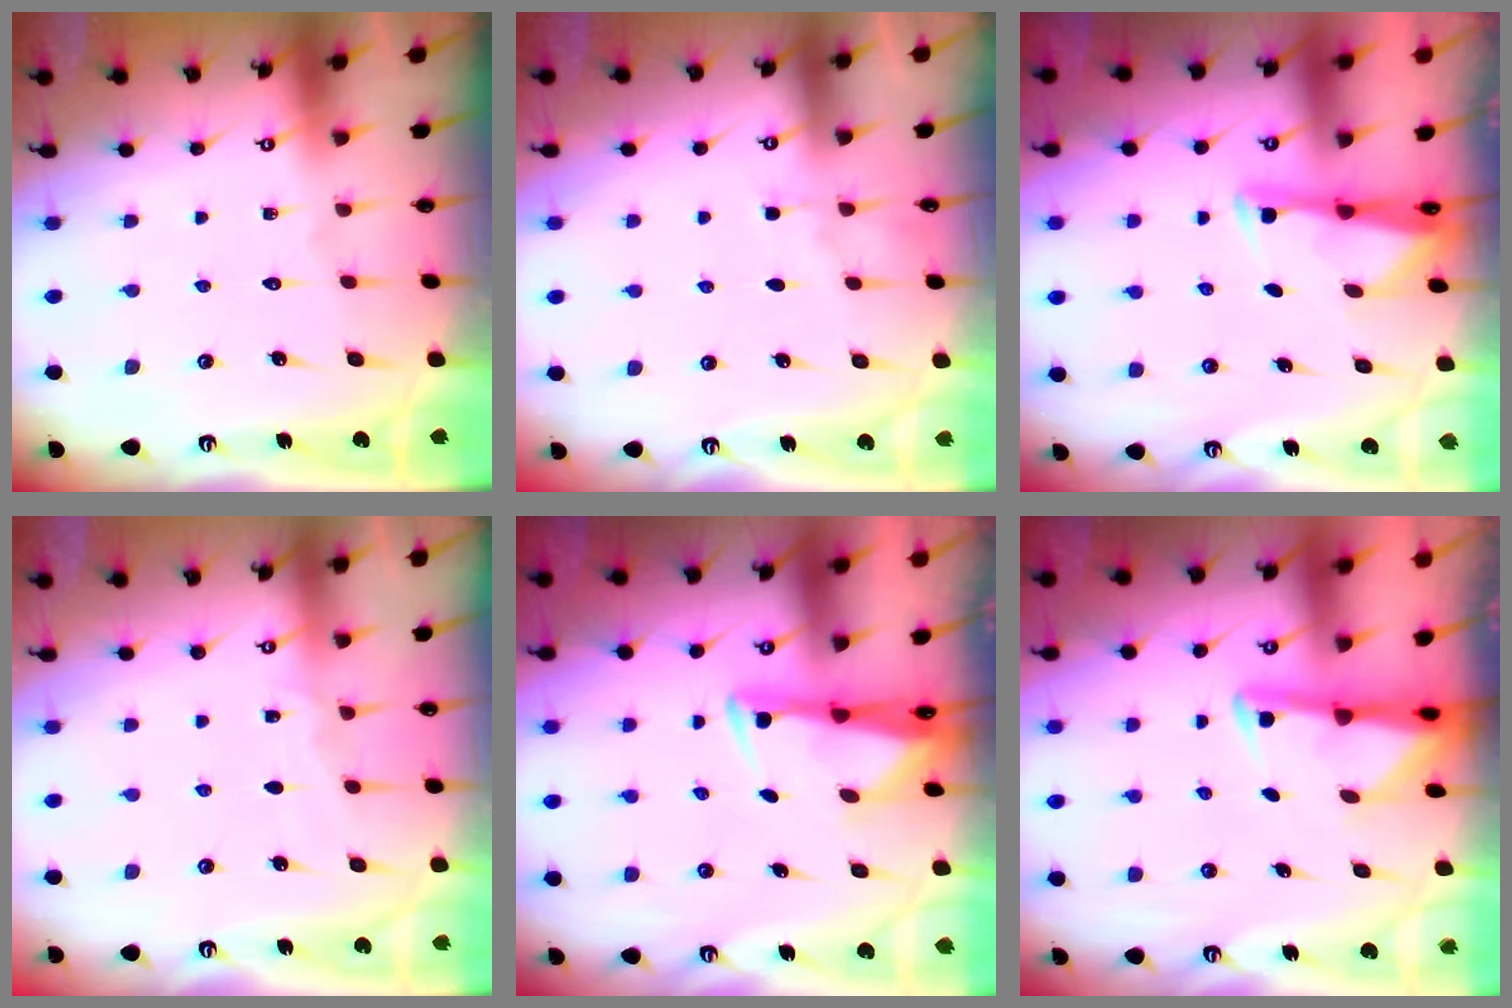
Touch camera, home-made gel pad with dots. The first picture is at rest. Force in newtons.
{"total": 2.7, "press": 2.7, "slide": 0.4}
{"total": 2.6, "press": 2.6, "slide": 0.4}
{"total": 2.8, "press": 2.8, "slide": 0.3}
{"total": 3.0, "press": 2.8, "slide": 0.9}
{"total": 3.0, "press": 2.9, "slide": 0.6}